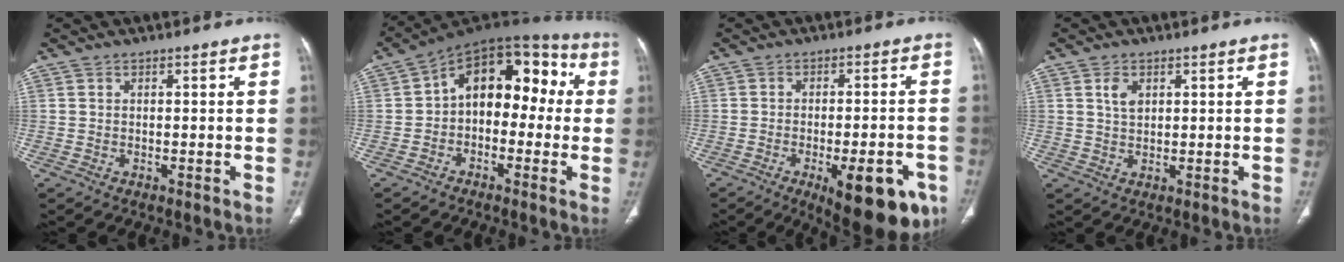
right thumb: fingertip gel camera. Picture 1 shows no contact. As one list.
[{"total": 15.5, "force": [0.9, 10.0, 11.8], "torque": [-0.118, 0.058, -0.005]}, {"total": 16.3, "force": [-7.7, 5.9, 13.1], "torque": [-0.118, 0.020, -0.090]}, {"total": 3.2, "force": [1.3, 2.0, 2.1], "torque": [-0.035, -0.004, 0.027]}]